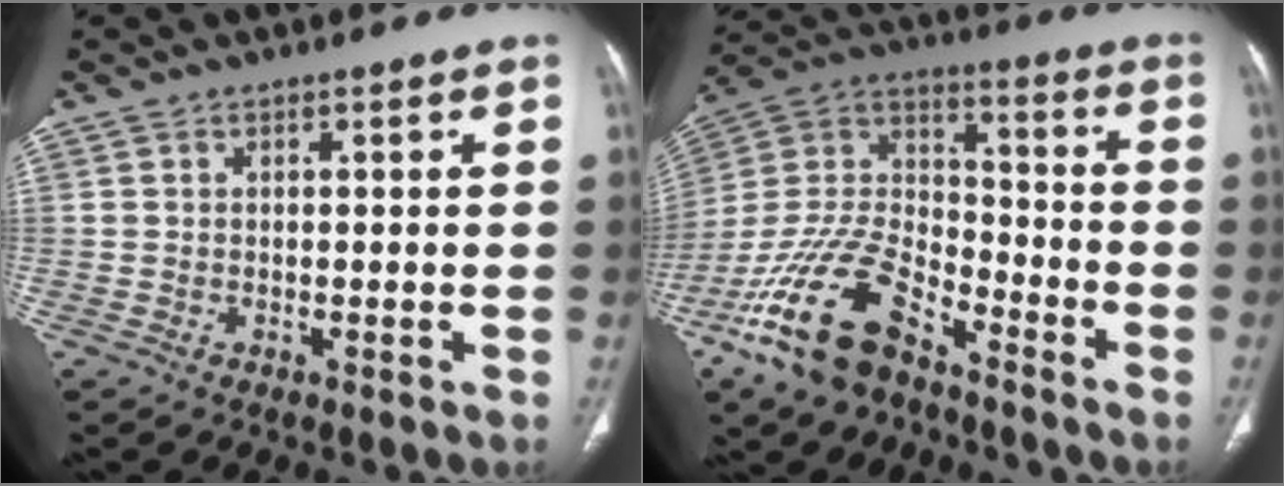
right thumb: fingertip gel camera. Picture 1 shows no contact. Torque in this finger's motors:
{"motor_torque": [3.20, 1.50, 1.55, -1.22, 0.57]}